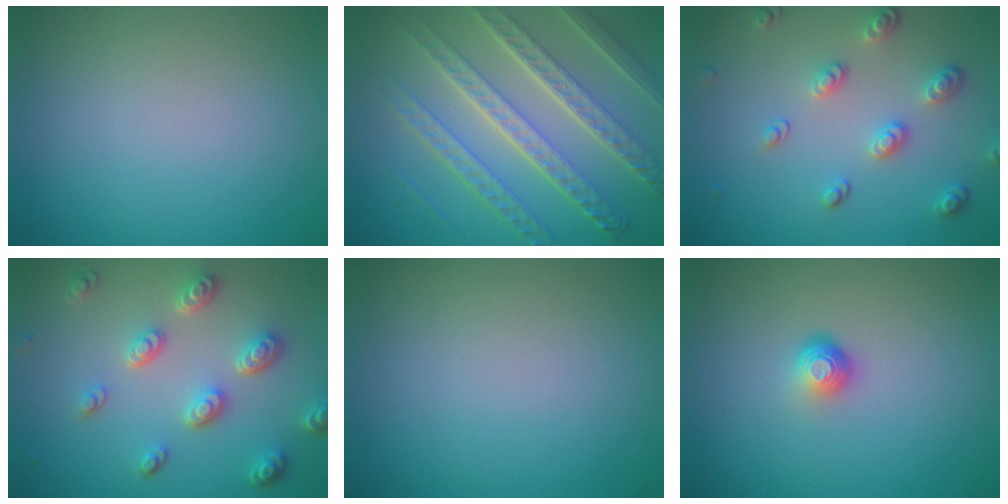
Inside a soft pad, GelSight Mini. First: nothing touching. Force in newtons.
{"total": 8.4, "press": 6.2, "slide": 5.8}
{"total": 3.2, "press": 2.7, "slide": 1.8}
{"total": 4.8, "press": 3.6, "slide": 3.2}
{"total": 0.0}
{"total": 1.9, "press": 1.3, "slide": 1.4}